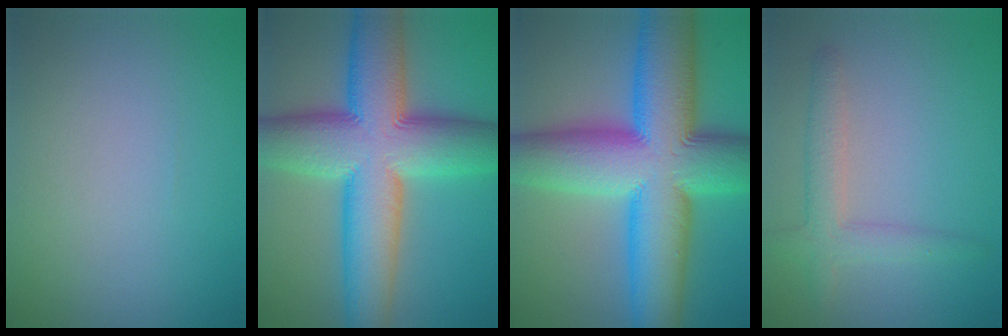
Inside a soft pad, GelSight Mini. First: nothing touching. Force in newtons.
{"total": 14.2, "press": 14.2, "slide": 0.2}
{"total": 16.5, "press": 16.5, "slide": 0.2}
{"total": 3.0, "press": 3.0, "slide": 0.2}